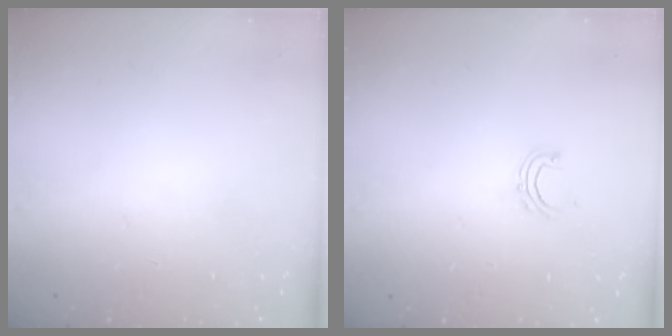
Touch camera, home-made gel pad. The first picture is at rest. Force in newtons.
{"total": 5.1, "press": 5.1, "slide": 0.7}